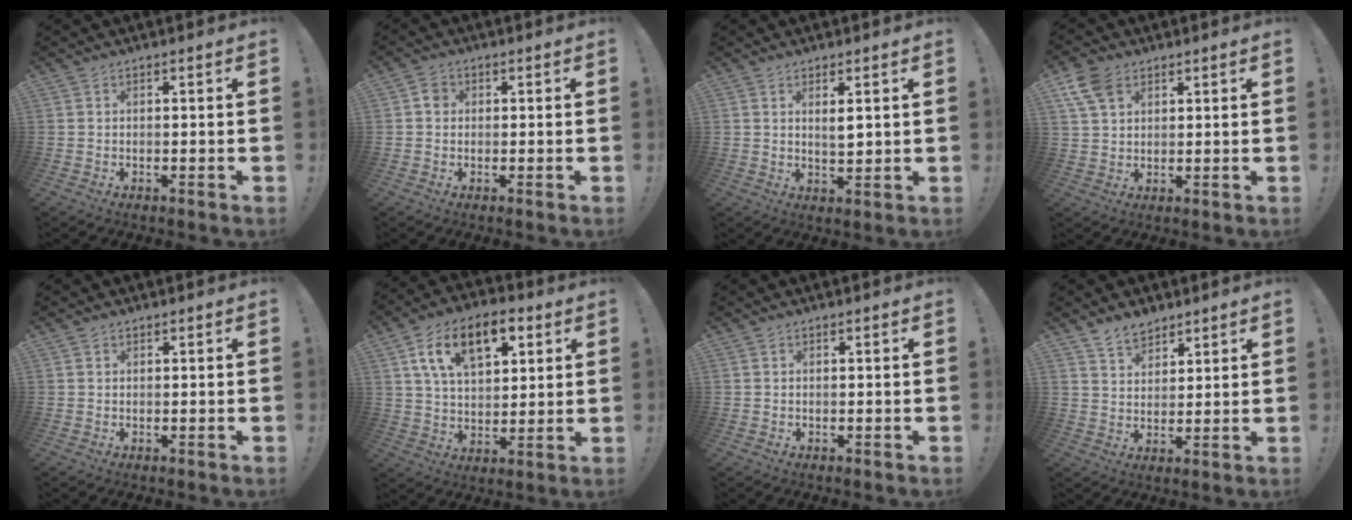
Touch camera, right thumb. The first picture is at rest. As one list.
[{"total": 3.0, "force": [0.1, 2.5, 1.6], "torque": [-0.016, 0.004, -0.001]}, {"total": 3.3, "force": [1.4, 1.1, 2.8], "torque": [-0.042, -0.011, 0.021]}, {"total": 8.1, "force": [4.2, 5.2, 4.6], "torque": [-0.089, -0.006, 0.082]}, {"total": 1.0, "force": [0.7, 0.6, 0.1], "torque": [0.006, -0.001, 0.012]}, {"total": 16.1, "force": [7.6, 9.1, 10.9], "torque": [-0.176, -0.013, 0.136]}, {"total": 1.3, "force": [0.6, 1.1, -0.1], "torque": [0.013, -0.009, 0.009]}, {"total": 7.0, "force": [5.7, 3.7, 1.5], "torque": [-0.030, -0.033, 0.110]}]